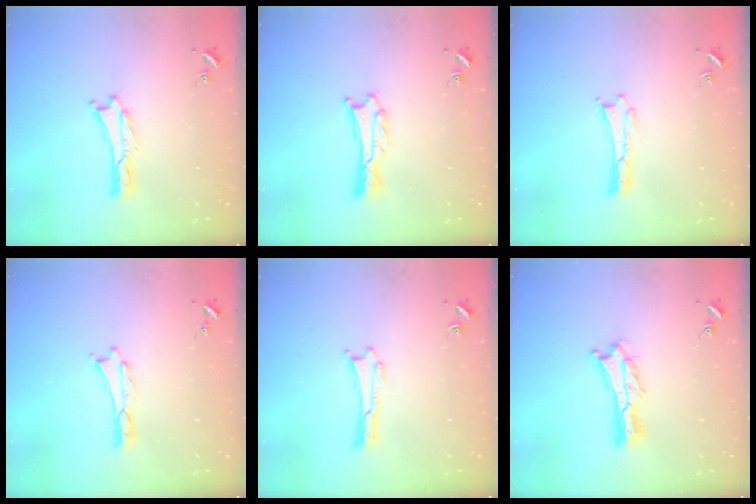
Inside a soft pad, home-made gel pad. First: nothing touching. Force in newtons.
{"total": 1.1, "press": 1.1, "slide": 0.0}
{"total": 0.0}
{"total": 0.0}
{"total": 0.0}
{"total": 2.3, "press": 2.3, "slide": 0.3}